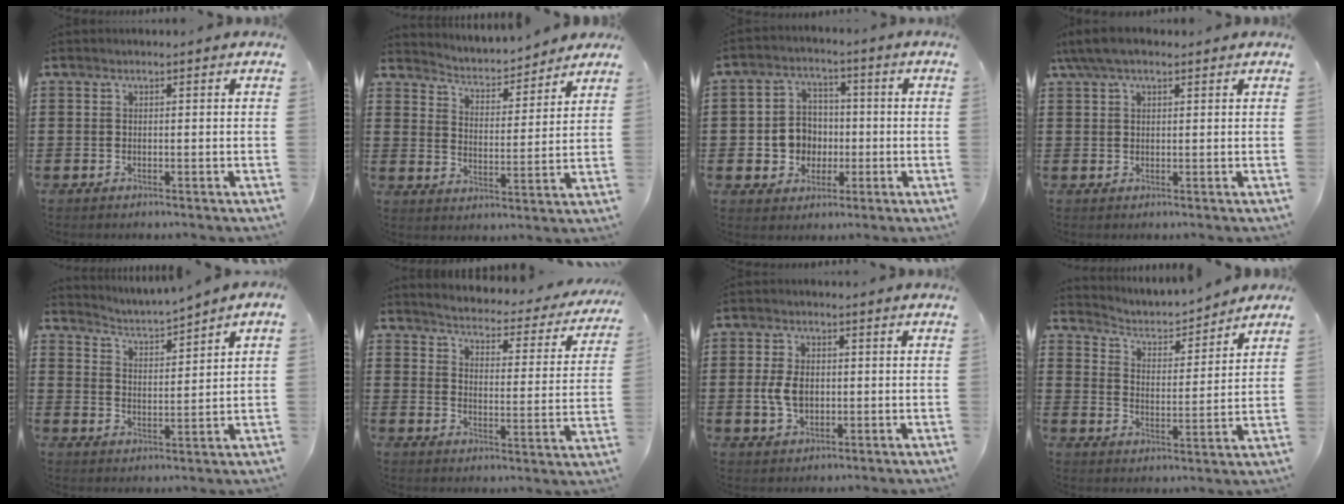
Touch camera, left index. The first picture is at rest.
{"total": 3.2, "force": [3.1, 0.5, 0.1], "torque": [-0.024, -0.027, 0.045]}
{"total": 6.3, "force": [-0.7, 5.8, 2.2], "torque": [-0.067, 0.016, -0.013]}
{"total": 4.3, "force": [2.8, 1.5, 3.0], "torque": [-0.072, 0.004, 0.050]}
{"total": 2.8, "force": [2.7, -0.7, 0.0], "torque": [-0.018, -0.026, 0.042]}
{"total": 2.9, "force": [2.8, -0.1, 0.7], "torque": [-0.033, -0.031, 0.037]}
{"total": 5.1, "force": [-0.1, 3.4, 3.9], "torque": [-0.099, 0.001, -0.009]}
{"total": 3.1, "force": [2.9, 1.0, 0.5], "torque": [-0.031, -0.024, 0.042]}